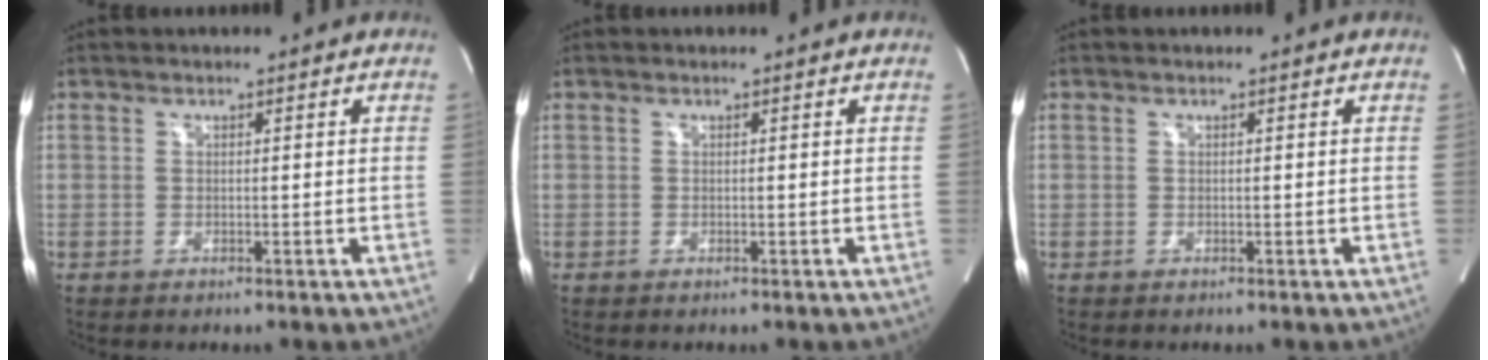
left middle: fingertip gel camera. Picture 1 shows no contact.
{"total": 0.0}
{"total": 0.0}